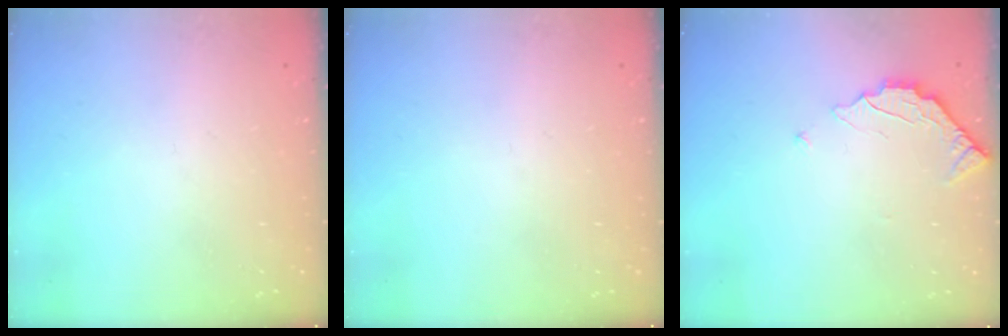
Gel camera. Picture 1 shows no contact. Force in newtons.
{"total": 0.0}
{"total": 3.0, "press": 3.0, "slide": 0.3}